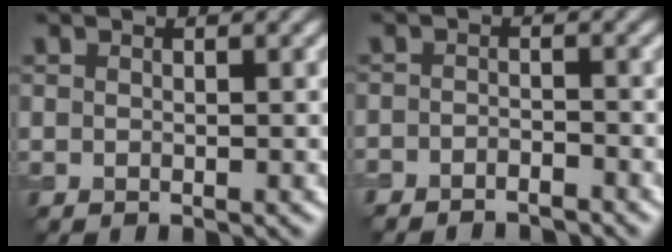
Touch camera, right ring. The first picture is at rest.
{"total": 2.2, "force": [-2.2, 0.4, 0.4], "torque": [-0.001, -0.002, -0.039]}